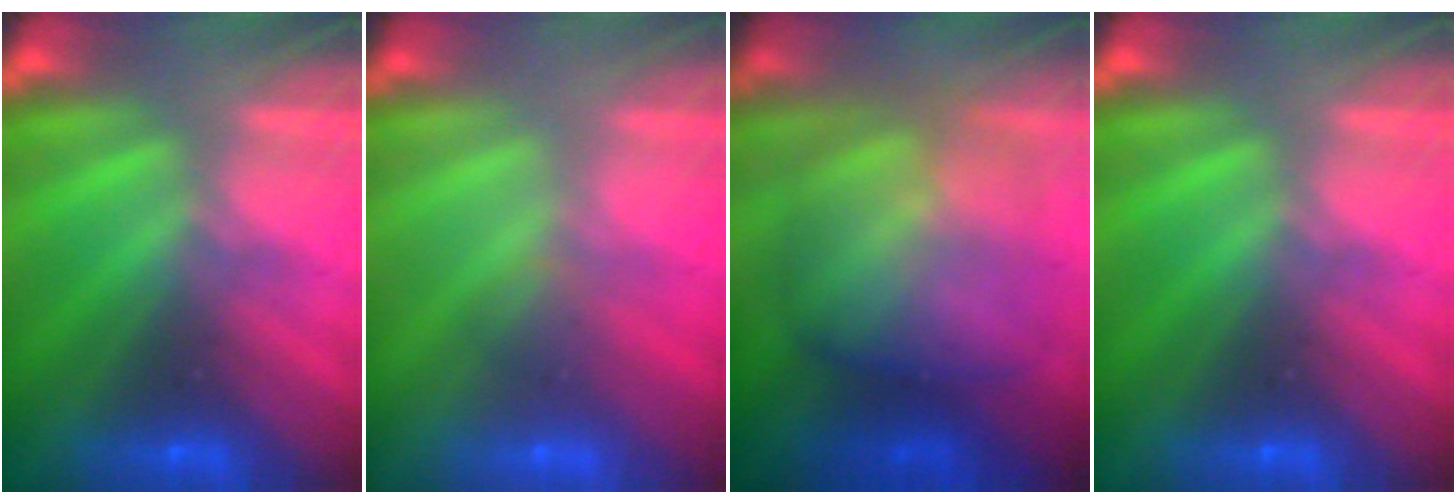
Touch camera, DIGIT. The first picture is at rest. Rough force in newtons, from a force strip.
{"total": 2.8}
{"total": 7.6}
{"total": 0.0}